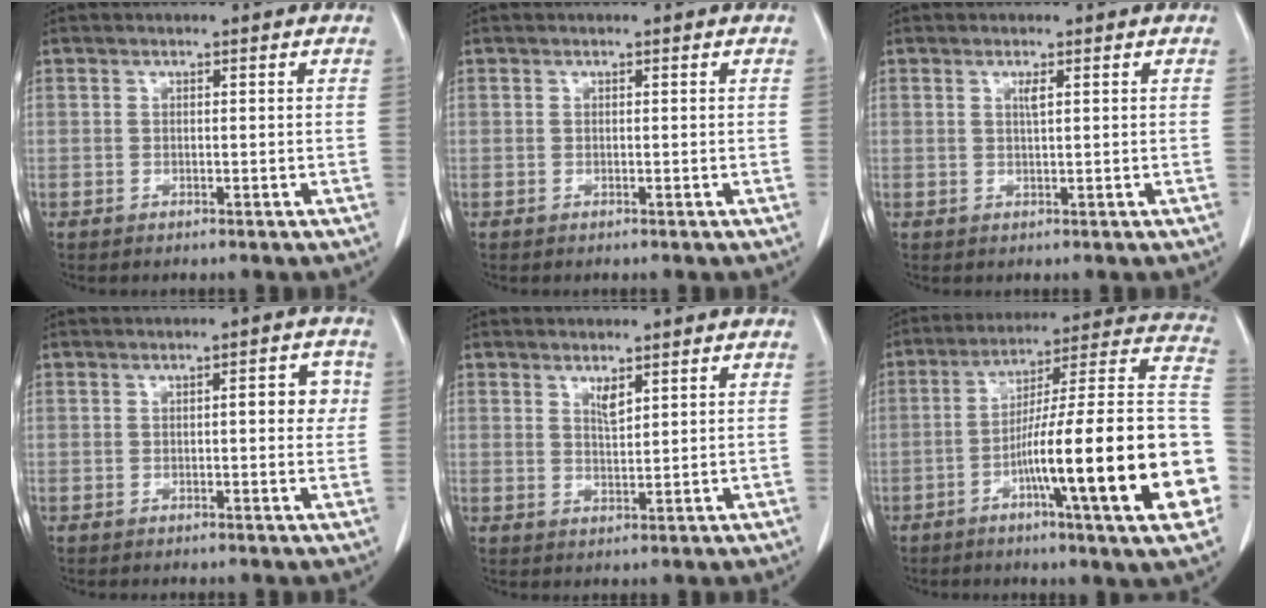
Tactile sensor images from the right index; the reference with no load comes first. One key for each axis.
{"total": 0.0}
{"total": 1.1, "fx": 0.5, "fy": 0.0, "fz": 1.0, "tx": -0.022, "ty": -0.002, "tz": 0.009}
{"total": 3.6, "fx": 0.4, "fy": 1.2, "fz": 3.4, "tx": -0.038, "ty": 0.008, "tz": 0.001}
{"total": 2.2, "fx": 1.5, "fy": 0.5, "fz": 1.5, "tx": -0.032, "ty": -0.005, "tz": 0.031}
{"total": 25.4, "fx": -6.6, "fy": 0.8, "fz": 24.5, "tx": -0.267, "ty": 0.012, "tz": -0.104}